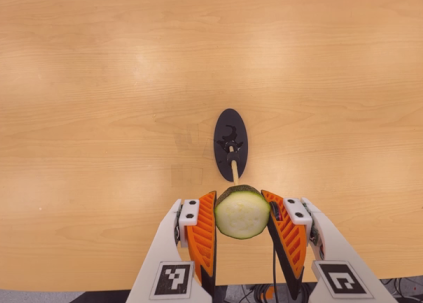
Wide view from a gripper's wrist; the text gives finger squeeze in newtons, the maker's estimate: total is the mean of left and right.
{"total": 8.9, "left": 7.9, "right": 9.8}